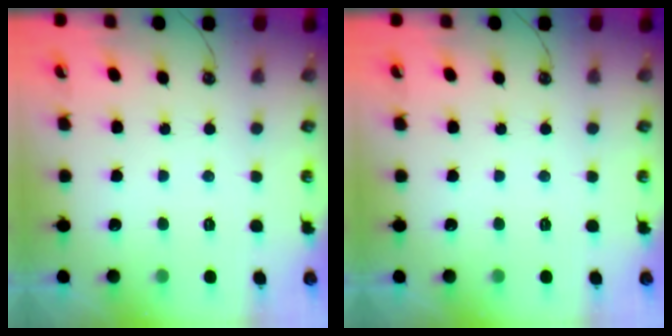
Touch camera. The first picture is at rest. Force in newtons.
{"total": 0.0}